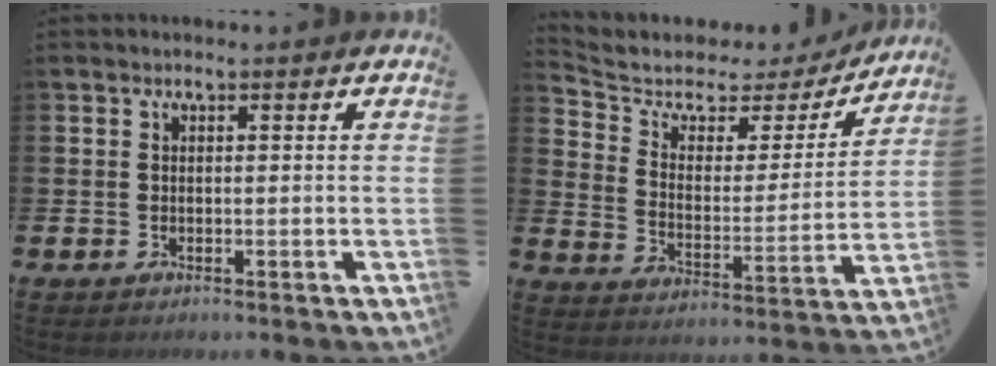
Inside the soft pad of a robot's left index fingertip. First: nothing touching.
{"total": 4.8, "force": [3.8, 2.6, 1.3], "torque": [-0.060, -0.031, 0.056]}